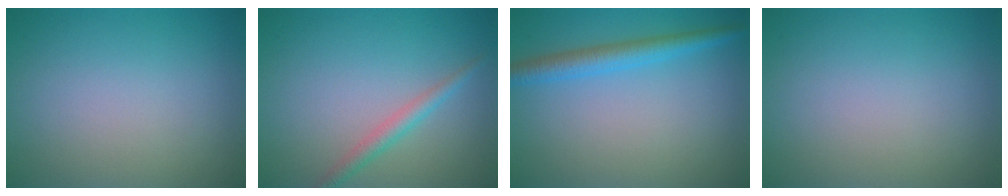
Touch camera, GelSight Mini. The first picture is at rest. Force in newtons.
{"total": 1.8, "press": 1.8, "slide": 0.0}
{"total": 2.9, "press": 2.9, "slide": 0.1}
{"total": 0.0}